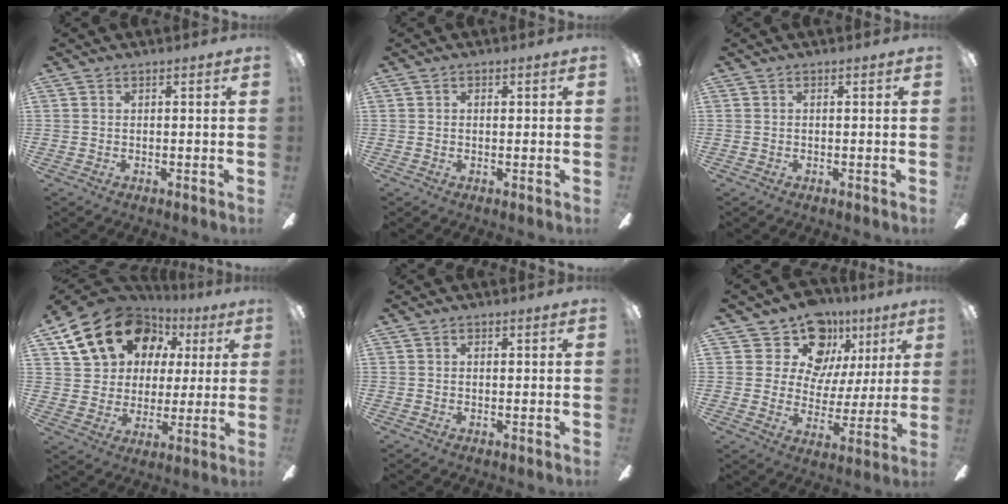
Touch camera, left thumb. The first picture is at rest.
{"total": 0.9, "force": [0.1, 0.7, 0.6], "torque": [-0.004, 0.002, 0.000]}
{"total": 0.0}
{"total": 19.6, "force": [9.0, 15.1, 8.7], "torque": [-0.152, -0.030, 0.172]}
{"total": 0.7, "force": [0.1, 0.4, 0.6], "torque": [-0.010, 0.004, 0.001]}
{"total": 14.7, "force": [9.1, 10.2, 5.3], "torque": [-0.095, -0.051, 0.170]}